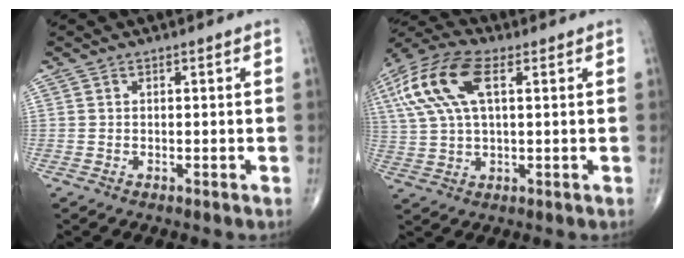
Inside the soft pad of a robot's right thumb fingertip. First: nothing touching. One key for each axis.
{"total": 14.8, "fx": 4.8, "fy": 6.8, "fz": 12.3, "tx": -0.276, "ty": 0.020, "tz": 0.086}